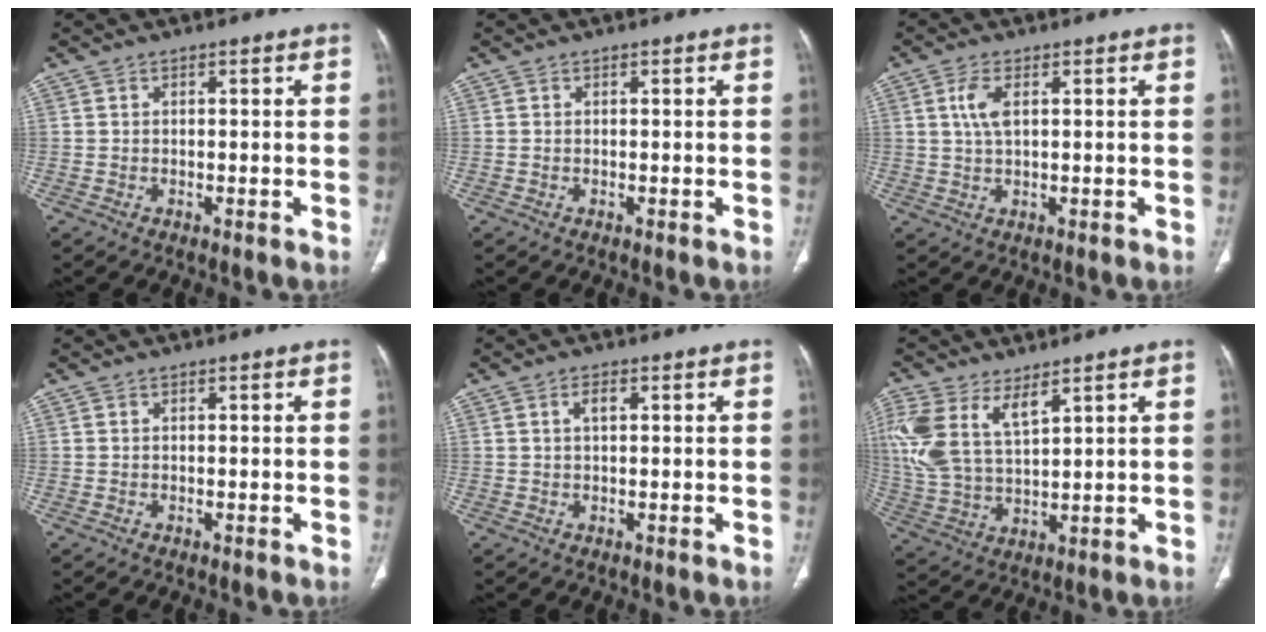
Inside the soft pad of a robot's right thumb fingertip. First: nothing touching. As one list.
[{"total": 0.0}, {"total": 4.2, "force": [1.2, 1.8, 3.6], "torque": [-0.083, 0.002, 0.027]}, {"total": 0.0}, {"total": 2.0, "force": [0.6, 0.9, 1.6], "torque": [-0.033, 0.006, 0.013]}, {"total": 13.6, "force": [6.9, 6.6, 9.6], "torque": [-0.217, -0.017, 0.150]}]